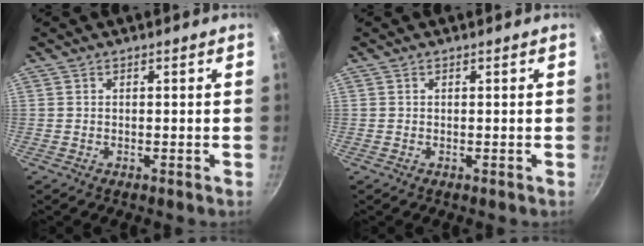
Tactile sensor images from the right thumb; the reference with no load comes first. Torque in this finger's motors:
{"motor_torque": [0.25, 0.60, -0.31, -0.06, 0.04]}